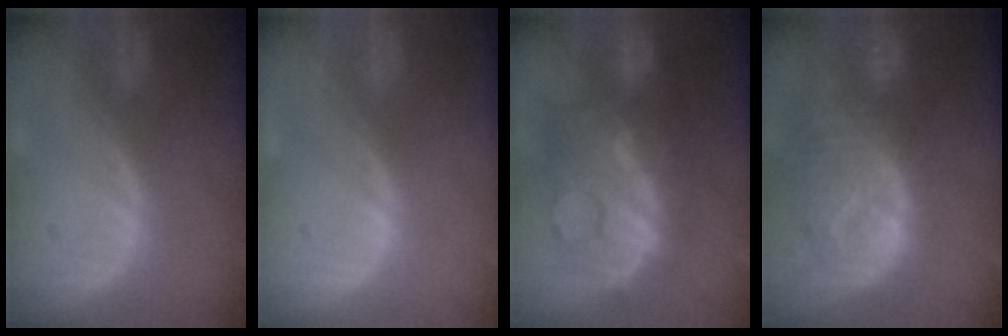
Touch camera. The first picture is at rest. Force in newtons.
{"total": 0.0}
{"total": 11.9, "press": 11.8, "slide": 1.3}
{"total": 12.2, "press": 10.5, "slide": 6.1}